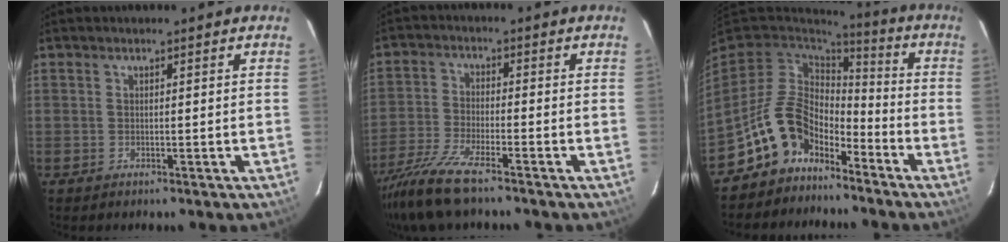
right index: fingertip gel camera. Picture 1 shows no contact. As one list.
[{"total": 11.2, "force": [-9.0, 1.2, 6.5], "torque": [-0.152, -0.031, -0.175]}, {"total": 12.2, "force": [-7.9, 8.1, 4.6], "torque": [-0.112, 0.030, -0.137]}]